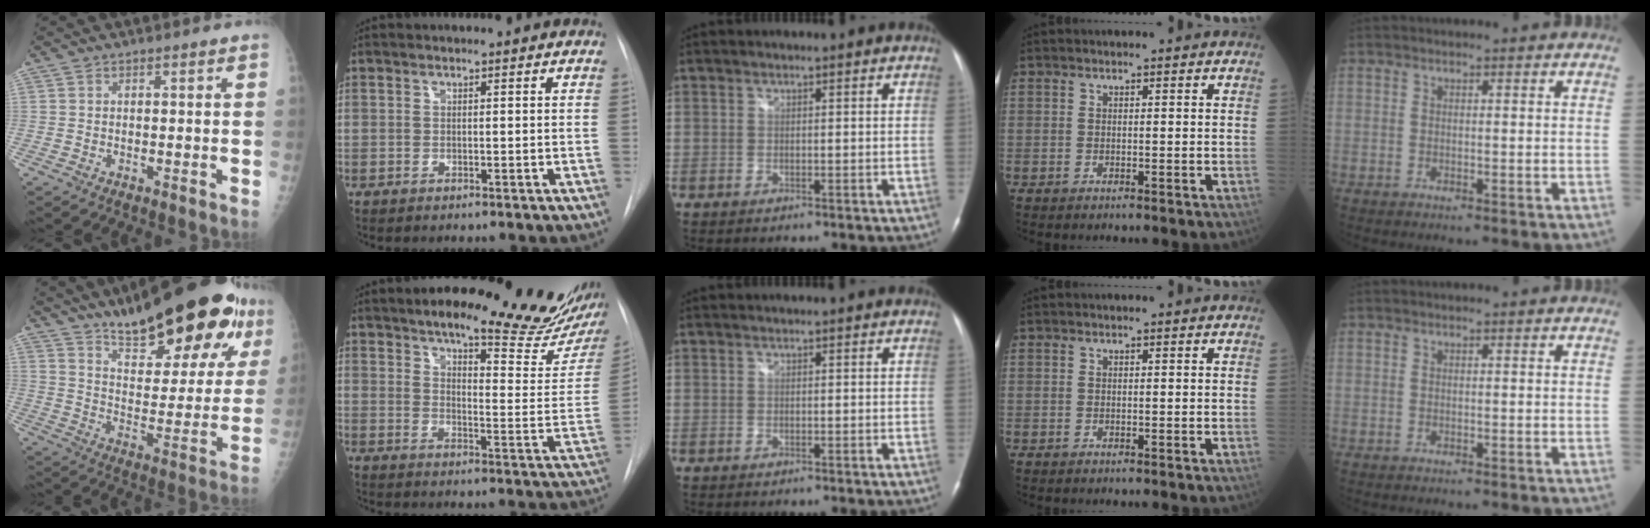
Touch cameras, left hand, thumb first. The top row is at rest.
{"thumb": {"total": 25.7, "force": [16.8, 7.8, 17.8], "torque": [-0.226, -0.065, 0.253]}, "index": {"total": 23.9, "force": [18.9, 4.4, 14.0], "torque": [-0.187, -0.046, 0.231]}}